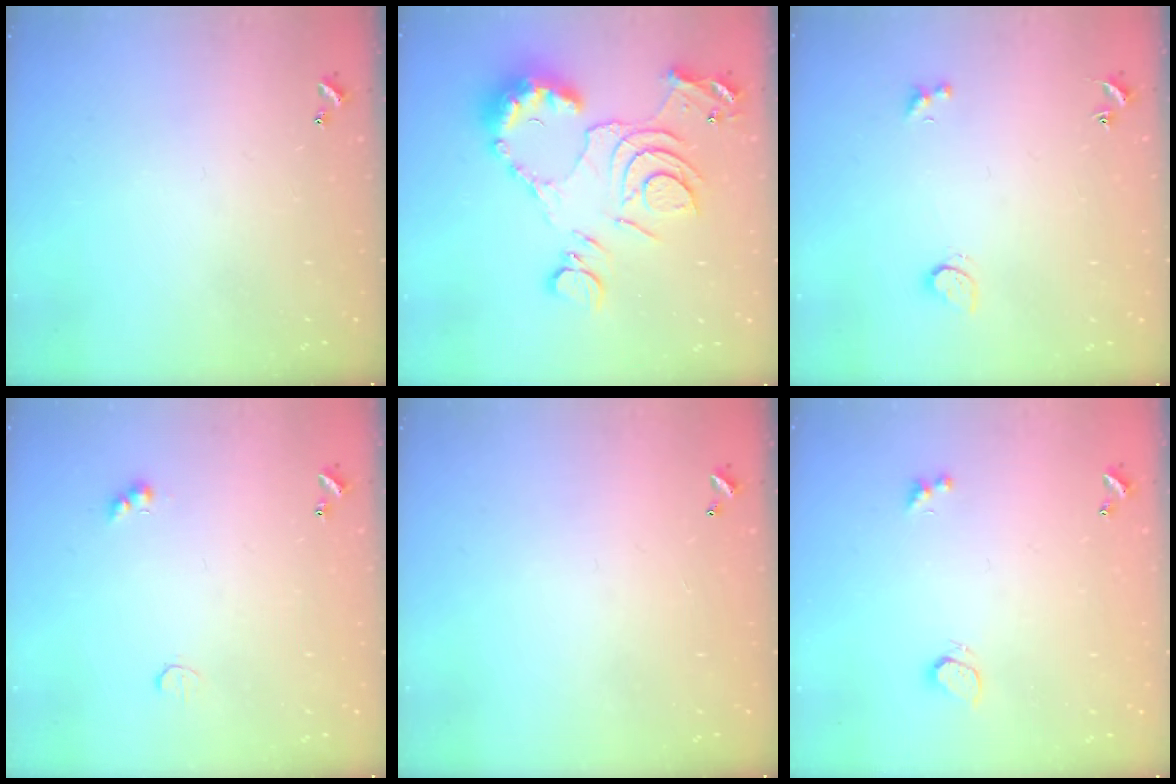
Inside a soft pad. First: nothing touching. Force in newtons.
{"total": 16.1, "press": 16.0, "slide": 1.9}
{"total": 1.5, "press": 1.4, "slide": 0.6}
{"total": 2.6, "press": 2.4, "slide": 0.8}
{"total": 2.8, "press": 2.8, "slide": 0.1}
{"total": 1.4, "press": 0.7, "slide": 1.2}